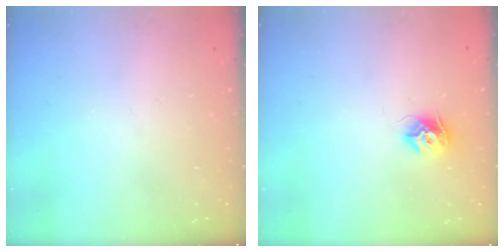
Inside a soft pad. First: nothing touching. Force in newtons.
{"total": 8.3, "press": 8.3, "slide": 0.5}